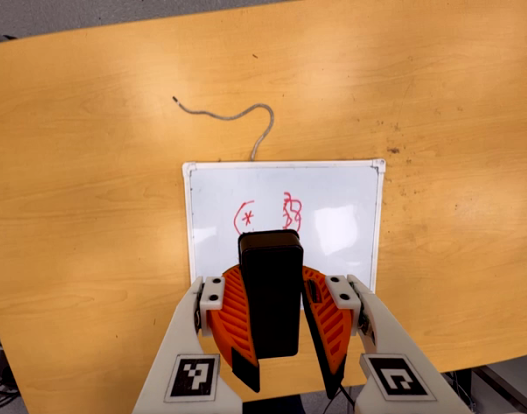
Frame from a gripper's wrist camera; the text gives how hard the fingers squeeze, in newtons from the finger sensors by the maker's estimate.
{"total": 10.1, "left": 9.7, "right": 10.6}